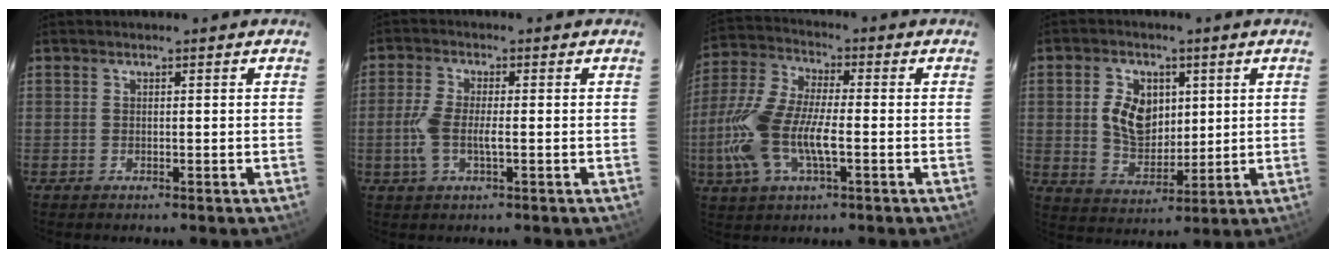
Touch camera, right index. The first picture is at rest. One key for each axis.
{"total": 5.7, "fx": -1.1, "fy": 1.9, "fz": 5.2, "tx": -0.118, "ty": 0.000, "tz": -0.022}
{"total": 14.3, "fx": -3.2, "fy": 5.6, "fz": 12.8, "tx": -0.288, "ty": 0.001, "tz": -0.066}
{"total": 9.3, "fx": 2.0, "fy": 6.8, "fz": 6.1, "tx": -0.120, "ty": 0.013, "tz": 0.045}